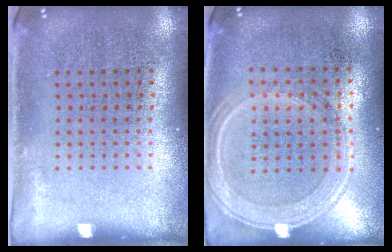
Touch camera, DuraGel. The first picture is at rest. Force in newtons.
{"total": 1.2, "press": 1.2, "slide": 0.3}